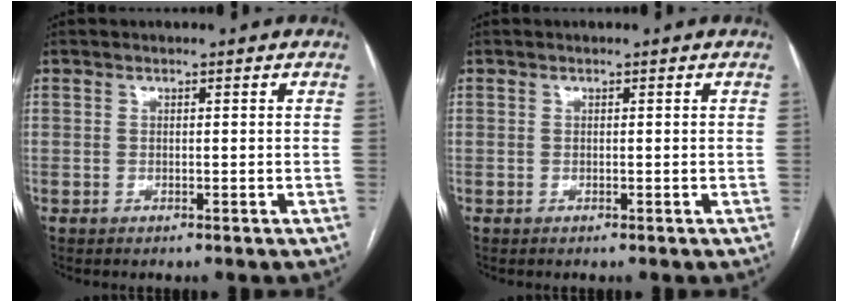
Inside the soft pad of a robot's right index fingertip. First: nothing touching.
{"total": 0.0}